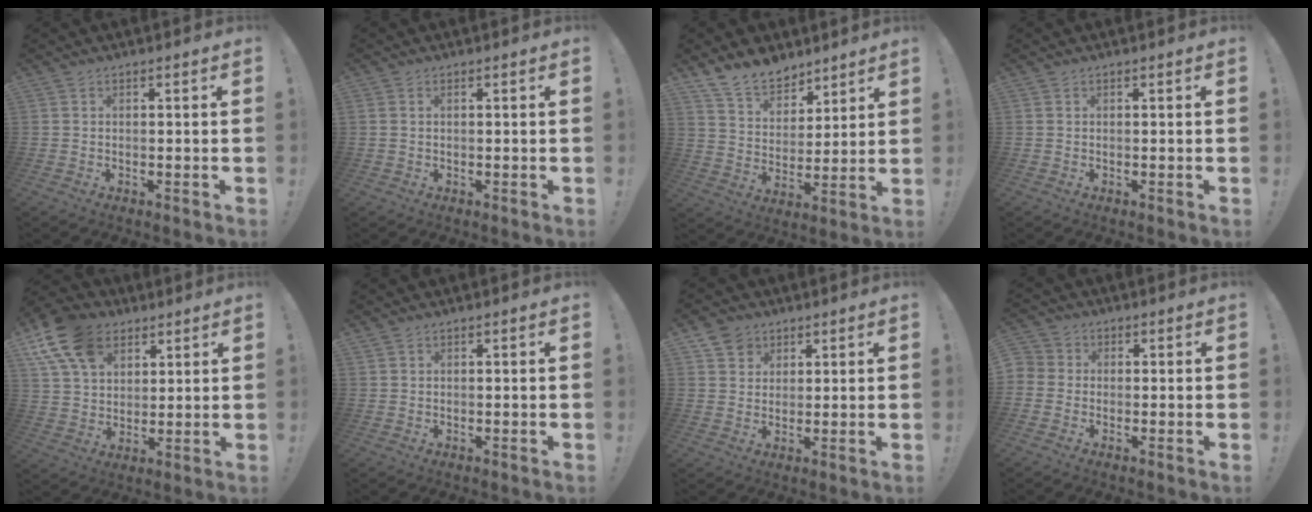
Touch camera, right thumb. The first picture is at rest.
{"total": 0.8, "force": [0.4, 0.5, 0.5], "torque": [-0.014, 0.002, 0.008]}
{"total": 12.5, "force": [10.1, 6.6, 3.3], "torque": [-0.061, -0.074, 0.197]}
{"total": 0.0}
{"total": 16.0, "force": [8.0, 11.0, 8.4], "torque": [-0.151, -0.036, 0.154]}
{"total": 0.6, "force": [0.5, 0.4, 0.2], "torque": [-0.003, 0.000, 0.008]}
{"total": 5.5, "force": [3.4, 4.3, 0.5], "torque": [-0.002, -0.020, 0.064]}
{"total": 3.4, "force": [-1.0, 3.1, 1.1], "torque": [-0.036, 0.010, -0.020]}